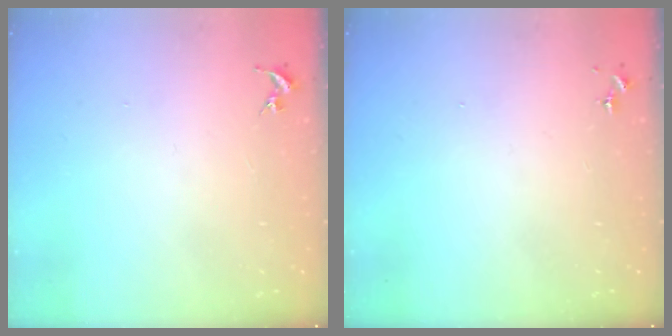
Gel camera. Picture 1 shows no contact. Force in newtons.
{"total": 0.0}